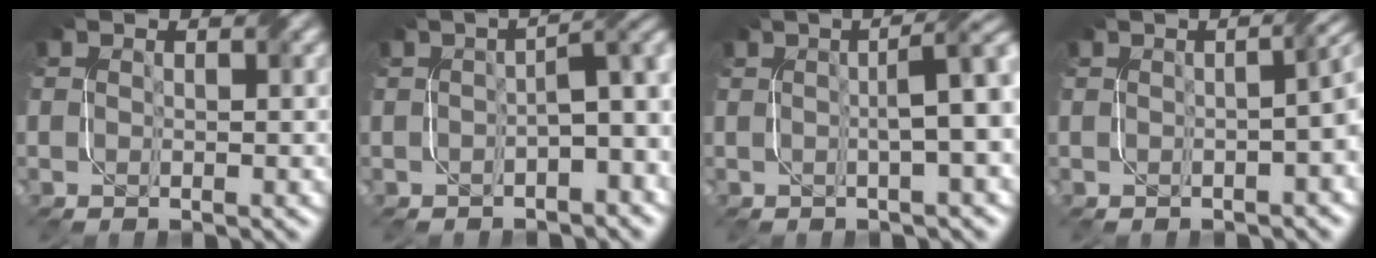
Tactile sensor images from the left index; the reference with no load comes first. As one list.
[{"total": 5.3, "force": [-0.7, 1.6, 5.0], "torque": [-0.059, 0.013, -0.012]}, {"total": 5.9, "force": [0.7, 1.5, 5.7], "torque": [-0.052, 0.024, 0.004]}, {"total": 5.3, "force": [-0.2, 2.5, 4.7], "torque": [-0.018, 0.011, -0.006]}]